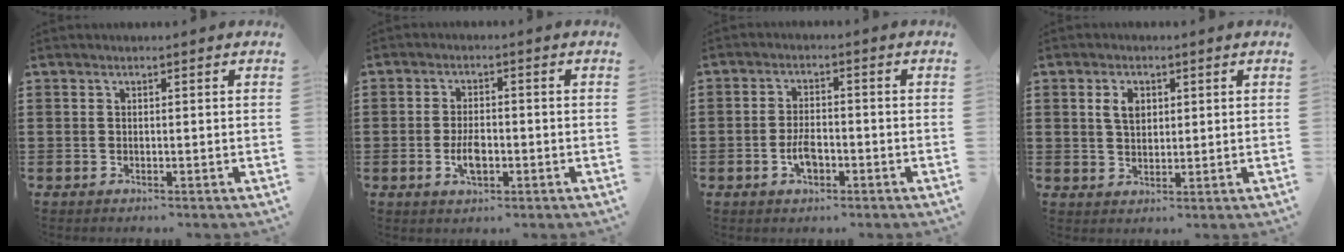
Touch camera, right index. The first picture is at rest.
{"total": 4.0, "force": [-1.1, 1.9, 3.4], "torque": [-0.075, -0.001, -0.023]}
{"total": 4.0, "force": [-1.5, 1.9, 3.2], "torque": [-0.070, 0.000, -0.030]}
{"total": 3.5, "force": [1.0, 2.3, 2.5], "torque": [-0.057, 0.012, 0.017]}